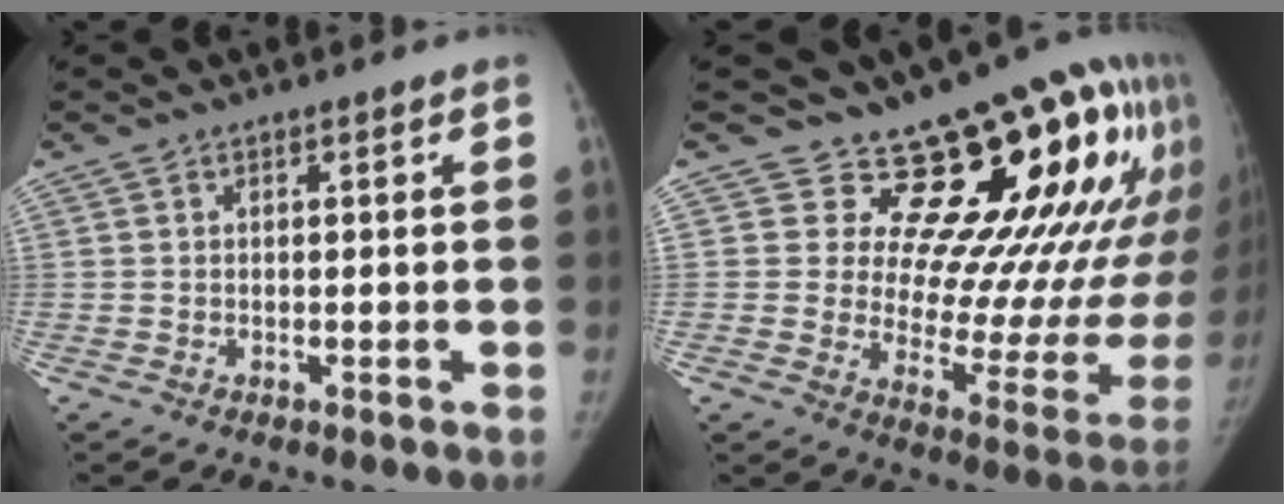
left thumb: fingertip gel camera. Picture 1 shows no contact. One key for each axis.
{"total": 23.1, "fx": 15.7, "fy": 9.0, "fz": 14.4, "tx": -0.148, "ty": -0.104, "tz": 0.212}